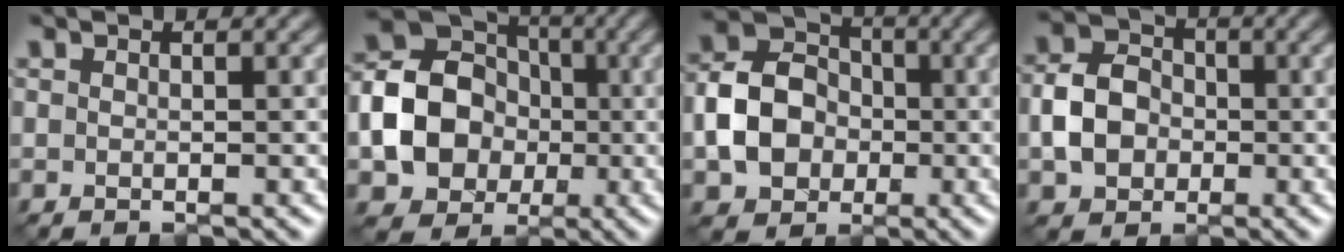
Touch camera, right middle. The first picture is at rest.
{"total": 10.5, "force": [-1.8, 8.7, 5.6], "torque": [-0.094, -0.010, -0.048]}
{"total": 6.3, "force": [-1.5, 5.2, 3.3], "torque": [-0.061, 0.007, -0.038]}
{"total": 4.6, "force": [-1.1, 3.8, 2.3], "torque": [-0.043, 0.005, -0.026]}